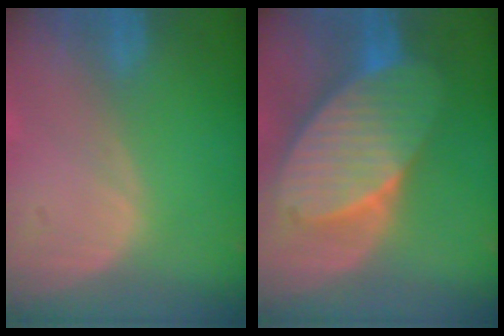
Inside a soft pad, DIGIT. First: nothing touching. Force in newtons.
{"total": 10.3, "press": 10.3, "slide": 0.7}